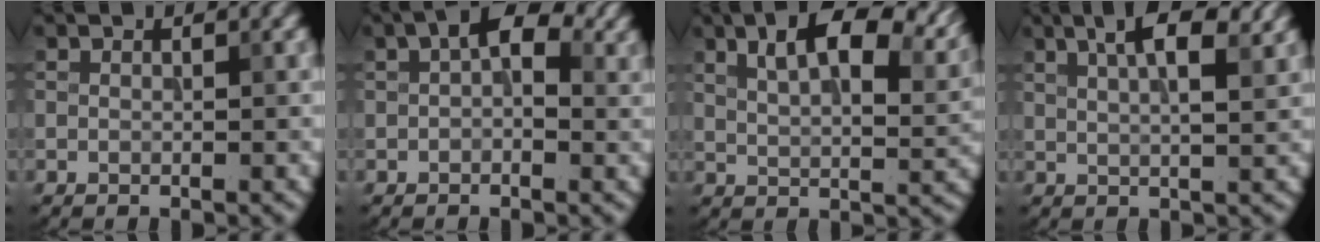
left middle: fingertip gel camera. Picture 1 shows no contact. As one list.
[{"total": 4.4, "force": [1.4, 2.4, 3.4], "torque": [-0.042, 0.008, 0.015]}, {"total": 9.6, "force": [5.4, 4.0, 6.9], "torque": [-0.114, 0.015, 0.086]}, {"total": 5.4, "force": [2.7, 1.9, 4.3], "torque": [-0.051, 0.019, 0.026]}]